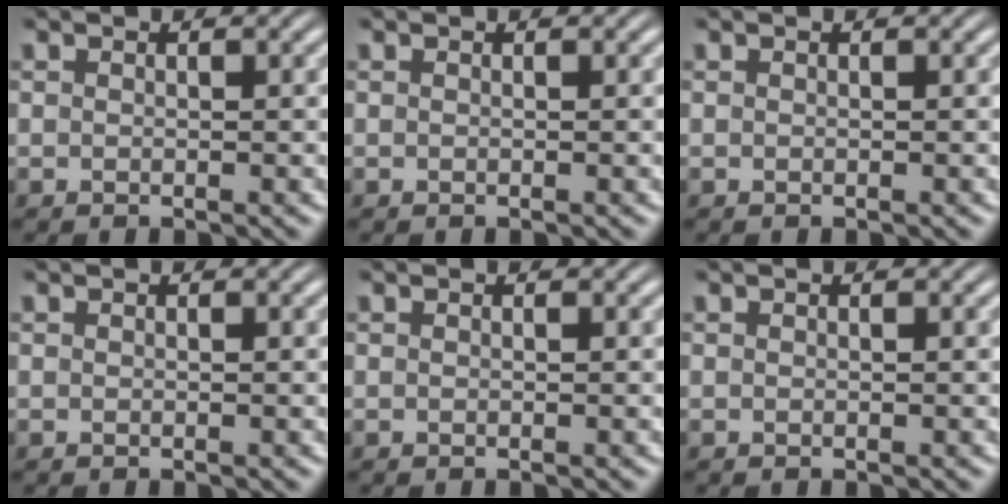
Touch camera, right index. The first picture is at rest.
{"total": 0.0}
{"total": 0.0}
{"total": 0.0}
{"total": 0.0}
{"total": 0.0}